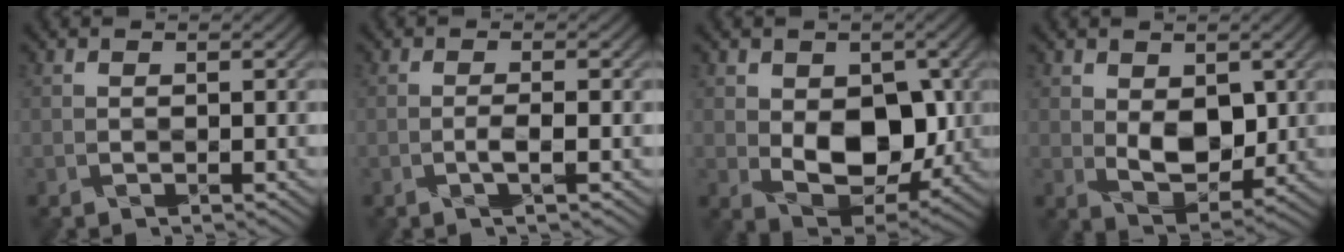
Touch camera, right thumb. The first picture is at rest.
{"total": 1.3, "force": [-0.6, 0.1, 1.2], "torque": [-0.022, 0.004, -0.019]}
{"total": 8.7, "force": [0.3, 6.0, 6.3], "torque": [-0.107, -0.018, 0.015]}
{"total": 5.3, "force": [1.3, 3.5, 3.9], "torque": [-0.072, -0.009, 0.031]}